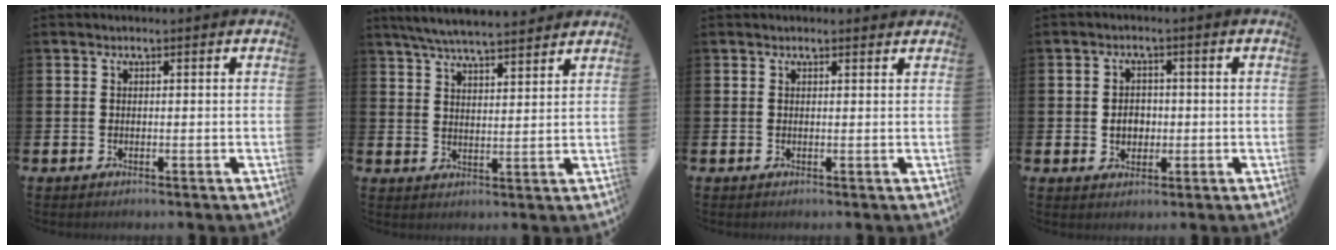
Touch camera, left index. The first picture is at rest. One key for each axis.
{"total": 5.9, "fx": 5.7, "fy": 0.4, "fz": 1.5, "tx": -0.055, "ty": -0.021, "tz": 0.104}
{"total": 0.7, "fx": 0.7, "fy": 0.1, "fz": 0.2, "tx": 0.005, "ty": -0.001, "tz": 0.011}
{"total": 2.8, "fx": -0.2, "fy": 2.4, "fz": 1.6, "tx": -0.012, "ty": -0.003, "tz": -0.012}